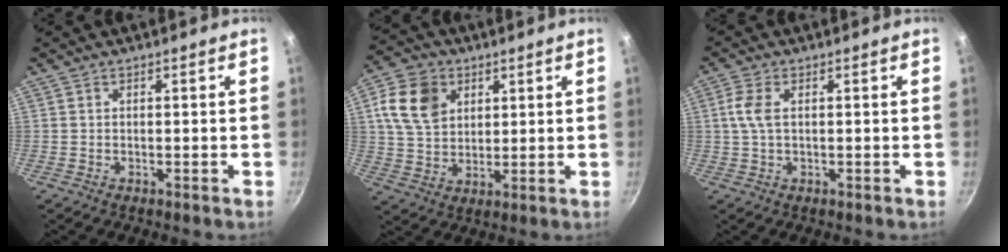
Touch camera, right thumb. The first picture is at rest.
{"total": 11.5, "force": [3.9, 8.7, 6.5], "torque": [-0.097, -0.004, 0.072]}
{"total": 4.0, "force": [0.7, 2.0, 3.4], "torque": [-0.079, 0.007, 0.012]}